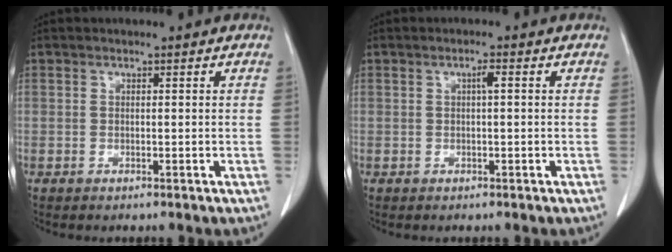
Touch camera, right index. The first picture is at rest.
{"total": 1.4, "force": [0.2, 0.2, 1.4], "torque": [-0.021, 0.003, 0.003]}